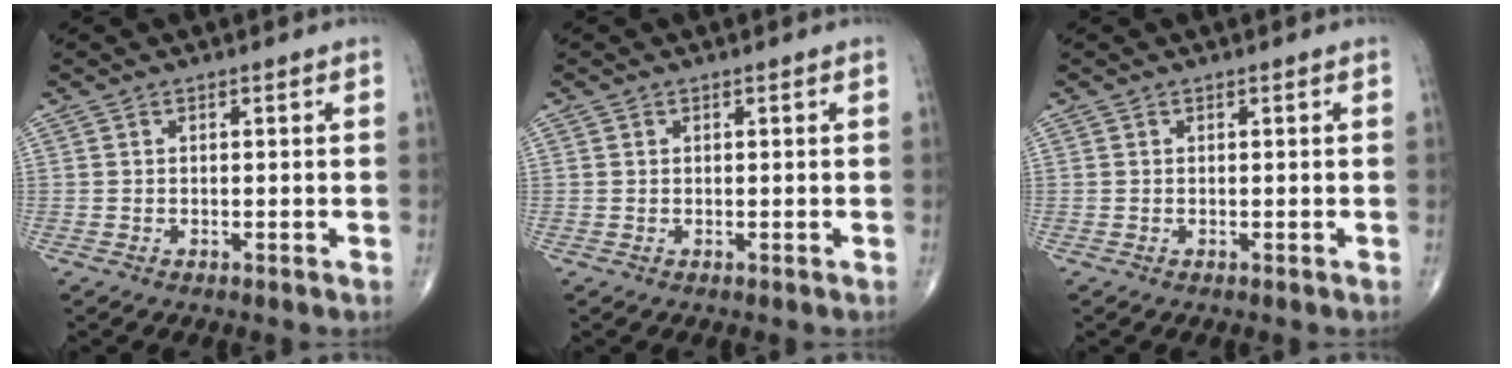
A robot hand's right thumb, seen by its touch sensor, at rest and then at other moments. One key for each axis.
{"total": 0.0}
{"total": 0.0}